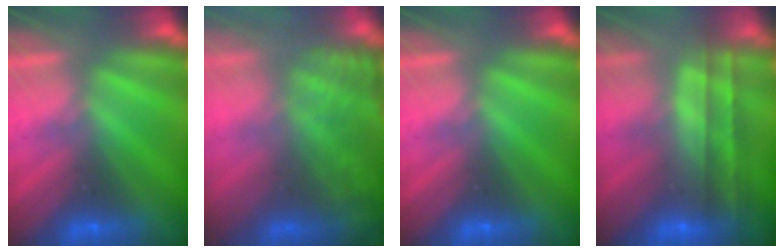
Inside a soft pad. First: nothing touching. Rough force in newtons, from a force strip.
{"total": 7.7}
{"total": 0.0}
{"total": 9.6}